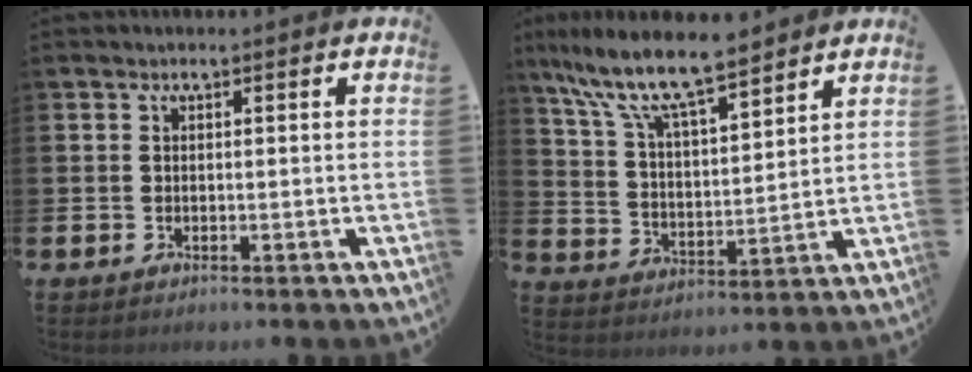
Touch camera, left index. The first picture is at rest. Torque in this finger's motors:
{"motor_torque": [0.61, -0.78, 1.05, 0.21]}